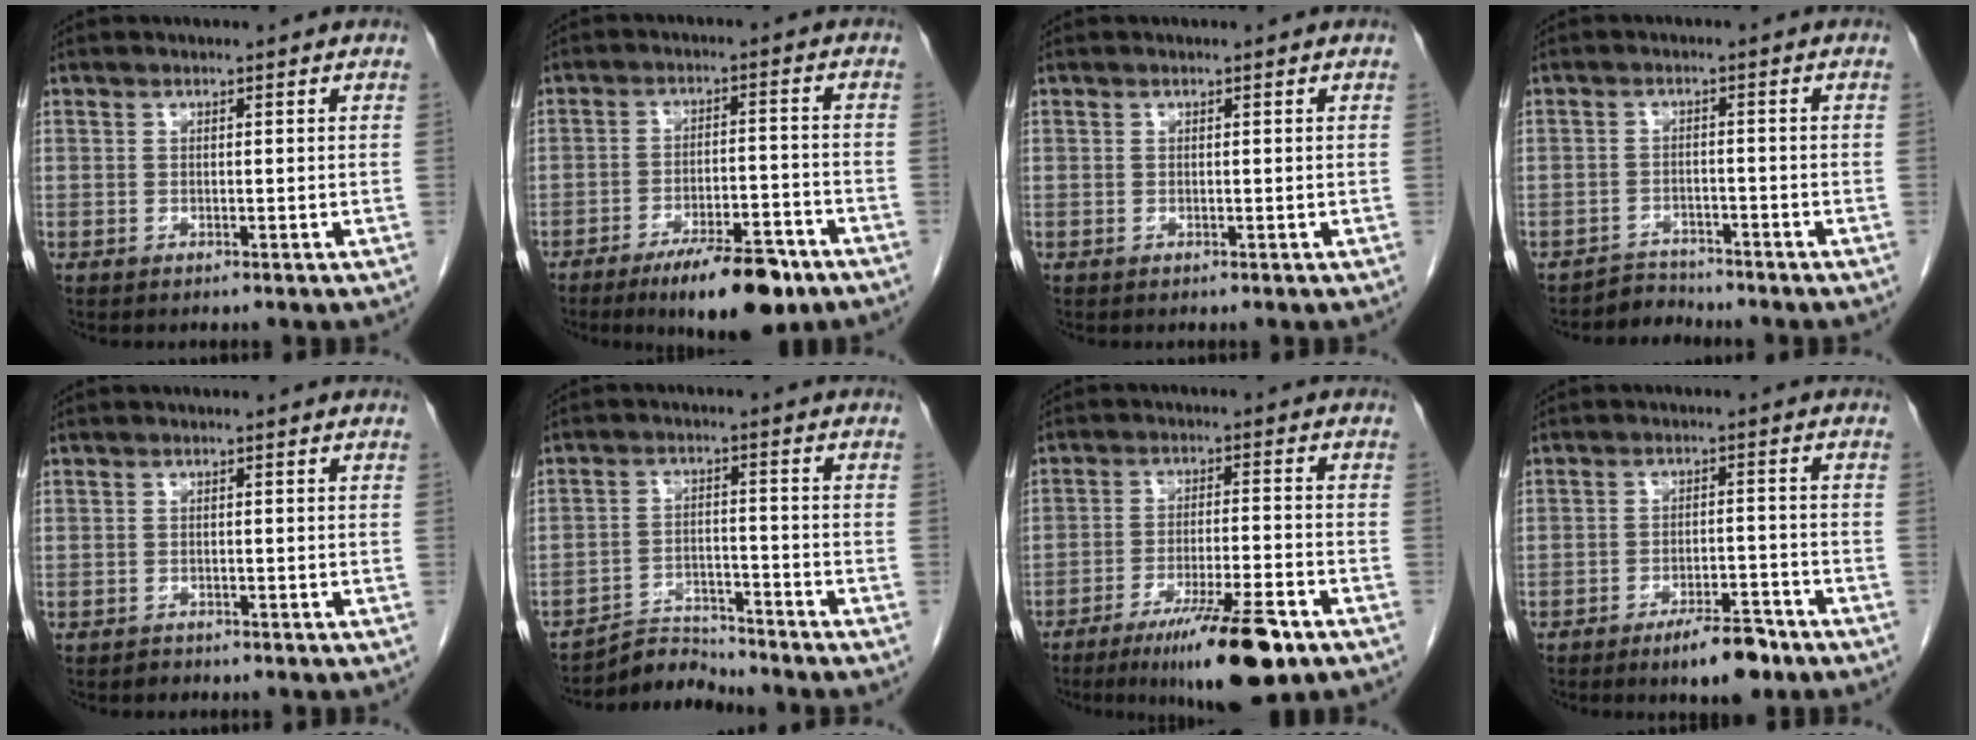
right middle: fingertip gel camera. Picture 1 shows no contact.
{"total": 11.5, "force": [-7.9, 2.9, 7.9], "torque": [-0.113, -0.007, -0.122]}
{"total": 0.0}
{"total": 2.9, "force": [-2.6, 0.5, -1.2], "torque": [0.027, -0.004, -0.044]}
{"total": 0.9, "force": [-0.7, 0.4, -0.1], "torque": [-0.001, 0.001, -0.013]}
{"total": 5.3, "force": [-5.1, 0.1, -1.4], "torque": [0.023, 0.004, -0.087]}
{"total": 12.7, "force": [-8.1, 1.3, 9.7], "torque": [-0.148, -0.025, -0.129]}
{"total": 6.7, "force": [-4.9, 1.7, 4.3], "torque": [-0.066, -0.001, -0.074]}